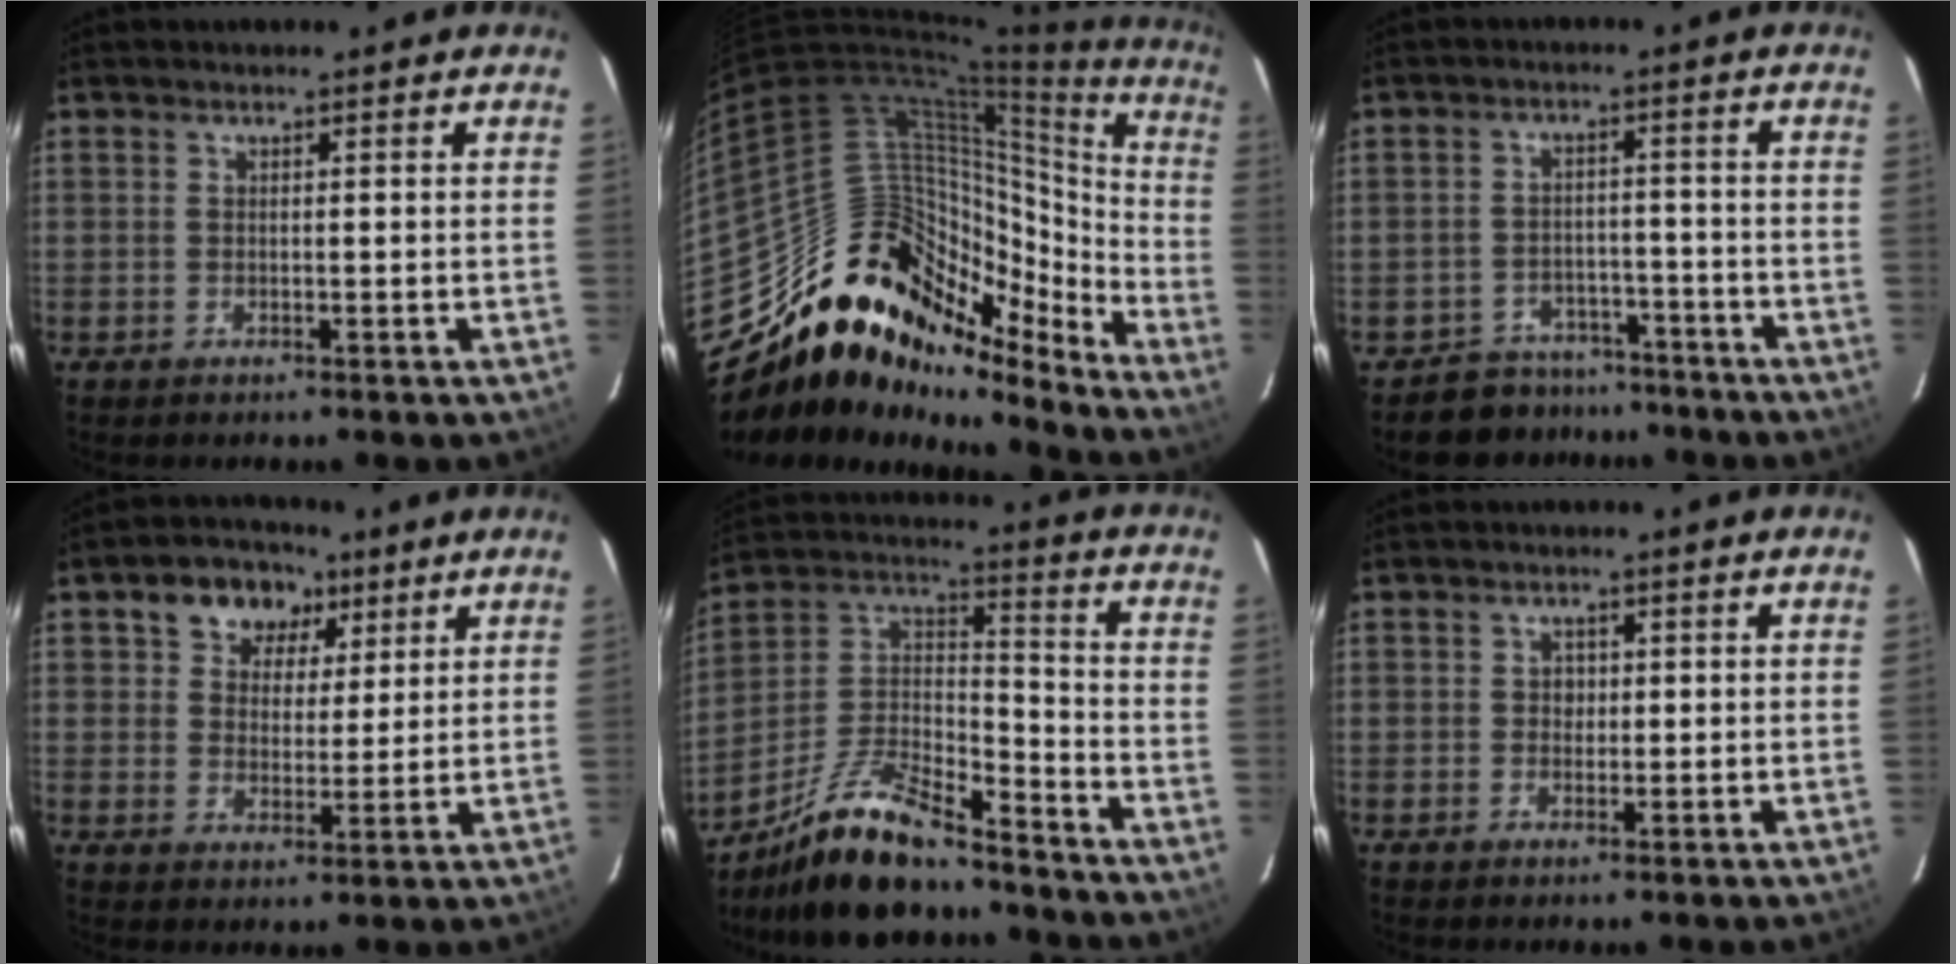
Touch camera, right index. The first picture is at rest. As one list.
[{"total": 20.2, "force": [-14.7, 11.6, 7.6], "torque": [-0.119, 0.051, -0.243]}, {"total": 7.3, "force": [-5.9, 4.3, 0.0], "torque": [-0.009, 0.031, -0.082]}, {"total": 8.8, "force": [4.6, 6.6, 3.5], "torque": [-0.069, 0.024, 0.073]}, {"total": 16.0, "force": [-12.8, 3.9, 8.8], "torque": [-0.197, 0.008, -0.236]}, {"total": 1.6, "force": [0.0, 1.5, 0.3], "torque": [-0.002, 0.005, 0.000]}]